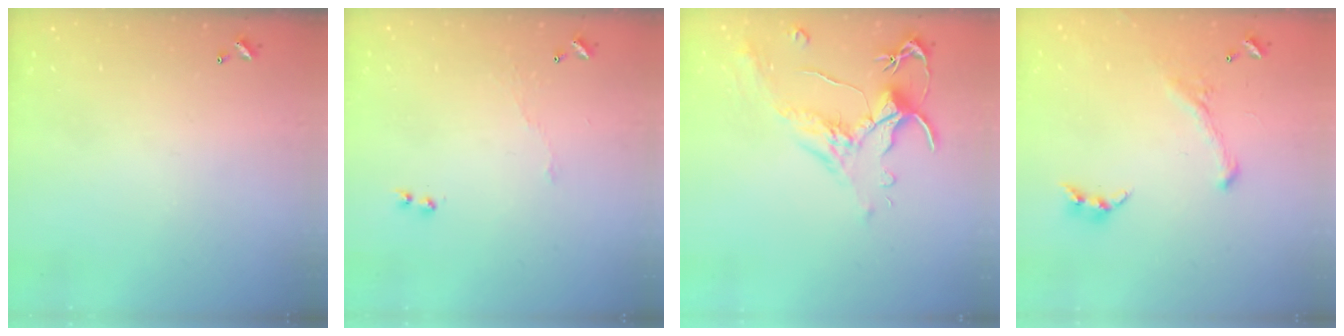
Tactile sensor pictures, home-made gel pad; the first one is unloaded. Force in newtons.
{"total": 3.5, "press": 3.4, "slide": 0.7}
{"total": 1.5, "press": 1.0, "slide": 1.1}
{"total": 1.4, "press": 0.6, "slide": 1.2}